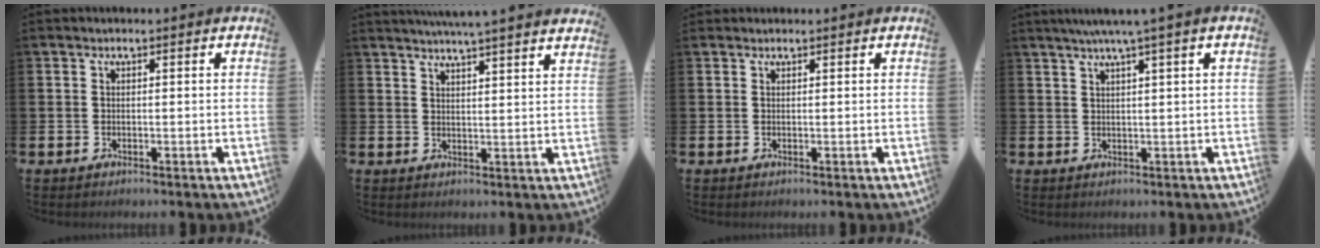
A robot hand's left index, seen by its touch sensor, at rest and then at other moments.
{"total": 4.6, "force": [4.4, -1.1, 0.6], "torque": [-0.021, -0.022, 0.078]}
{"total": 0.7, "force": [0.7, 0.3, -0.1], "torque": [0.009, -0.001, 0.011]}
{"total": 3.2, "force": [2.2, -0.8, 2.2], "torque": [-0.052, 0.003, 0.039]}